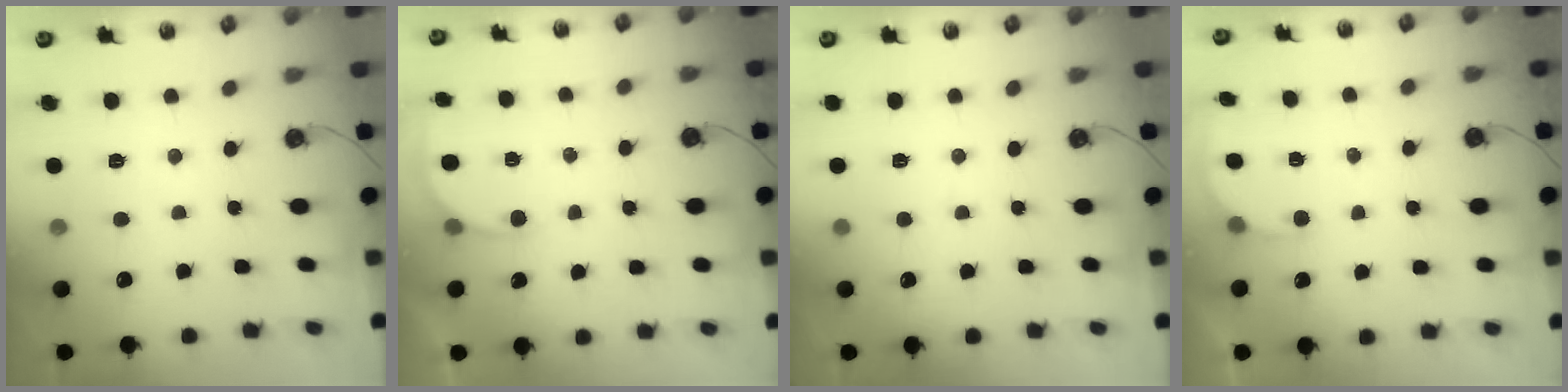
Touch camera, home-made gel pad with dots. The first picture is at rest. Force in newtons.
{"total": 4.3, "press": 4.3, "slide": 0.4}
{"total": 1.4, "press": 1.4, "slide": 0.1}
{"total": 2.6, "press": 2.3, "slide": 1.1}